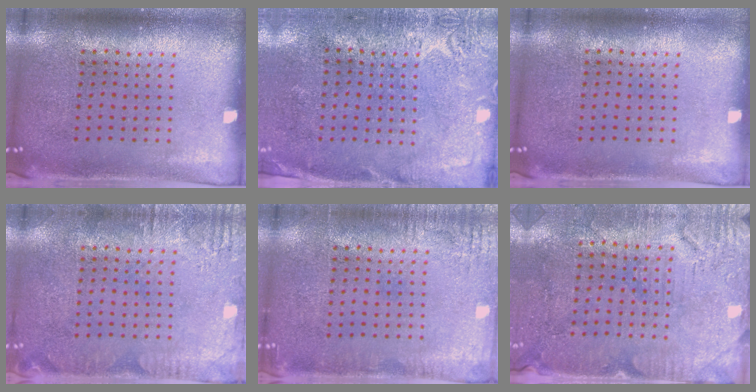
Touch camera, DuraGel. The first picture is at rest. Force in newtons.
{"total": 2.8, "press": 2.4, "slide": 1.4}
{"total": 0.0}
{"total": 2.3, "press": 2.3, "slide": 0.2}
{"total": 2.0, "press": 2.0, "slide": 0.2}
{"total": 2.9, "press": 2.7, "slide": 1.1}